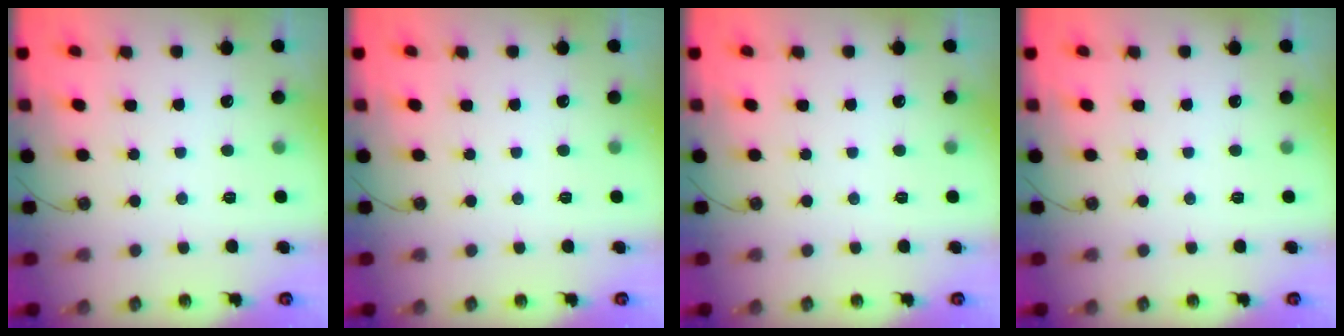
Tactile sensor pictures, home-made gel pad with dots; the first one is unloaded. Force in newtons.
{"total": 0.0}
{"total": 0.0}
{"total": 0.0}